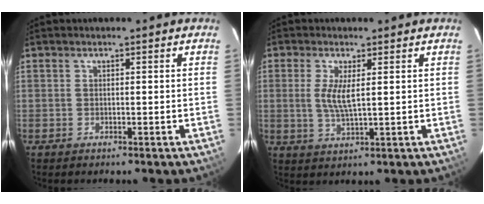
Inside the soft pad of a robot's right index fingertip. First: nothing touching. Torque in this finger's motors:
{"motor_torque": [0.14, 0.01, 0.11, 0.06]}